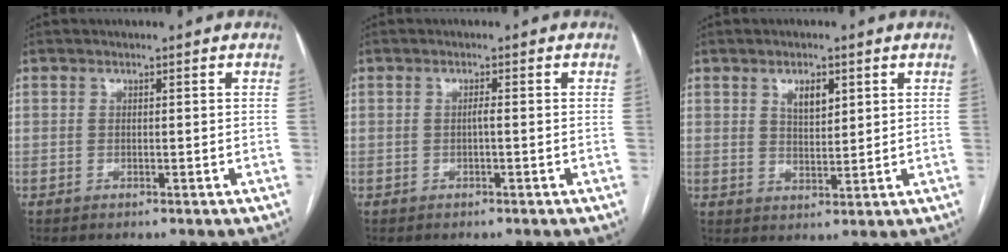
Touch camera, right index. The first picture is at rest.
{"total": 0.8, "force": [-0.2, 0.1, 0.8], "torque": [-0.014, 0.002, -0.003]}
{"total": 4.1, "force": [1.9, 2.0, 3.1], "torque": [-0.053, 0.001, 0.036]}